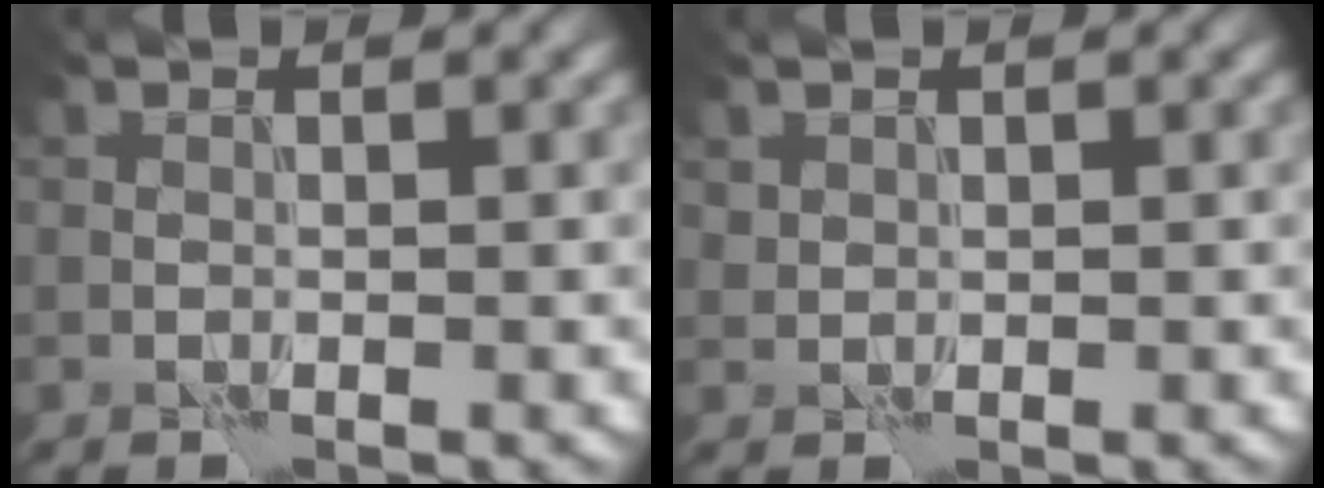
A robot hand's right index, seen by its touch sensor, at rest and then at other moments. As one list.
[{"total": 0.8, "force": [0.6, 0.6, 0.1], "torque": [-0.002, -0.002, 0.015]}]